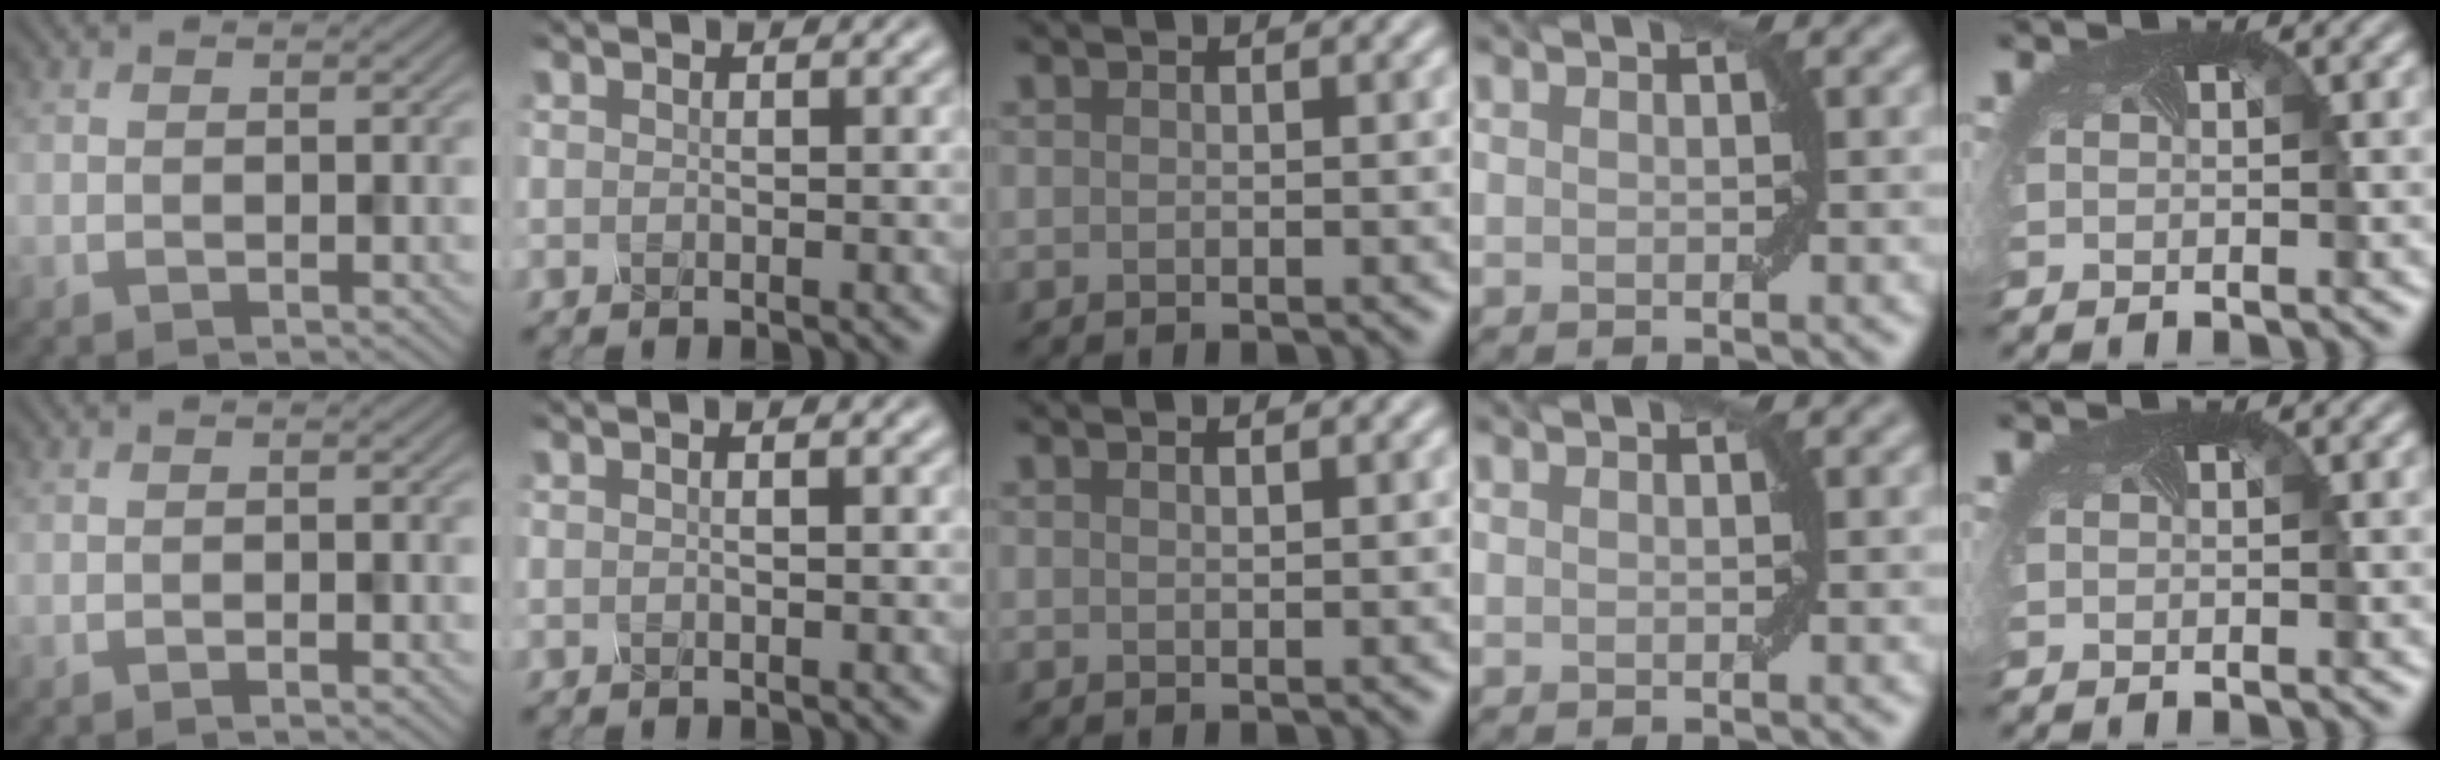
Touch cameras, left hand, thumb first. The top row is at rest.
{"thumb": {"total": 0.9, "force": [-0.6, 0.1, 0.7], "torque": [-0.011, 0.000, -0.011]}, "index": {"total": 0.7, "force": [0.1, 0.1, 0.7], "torque": [-0.014, 0.002, 0.000]}, "middle": {"total": 0.7, "force": [0.5, 0.1, 0.4], "torque": [0.000, 0.002, 0.008]}}